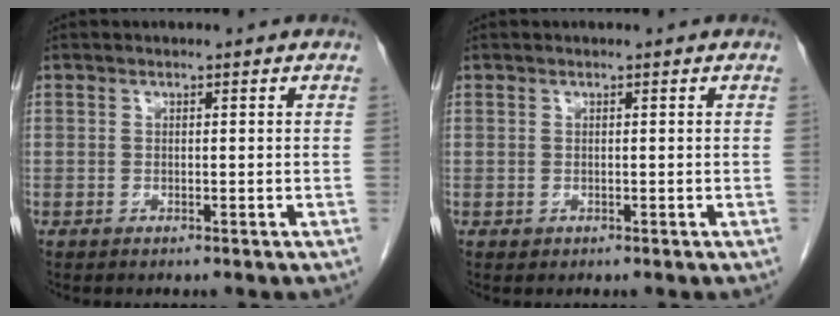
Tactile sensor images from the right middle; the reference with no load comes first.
{"total": 0.0}